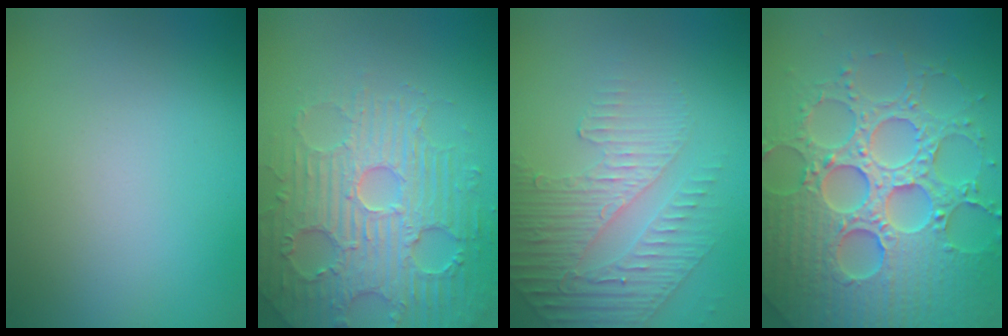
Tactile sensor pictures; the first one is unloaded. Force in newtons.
{"total": 5.3, "press": 5.2, "slide": 1.2}
{"total": 4.8, "press": 3.1, "slide": 3.7}
{"total": 8.0, "press": 7.8, "slide": 1.8}